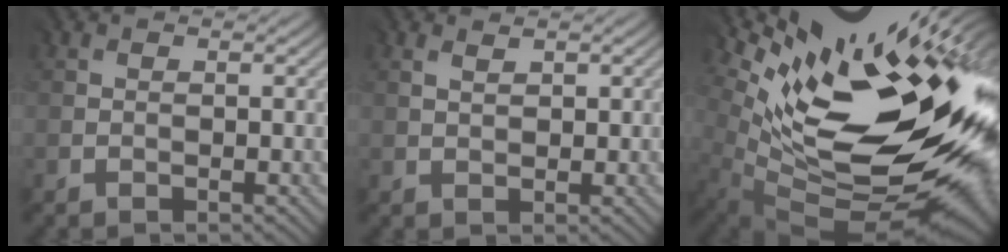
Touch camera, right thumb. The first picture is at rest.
{"total": 1.2, "force": [0.9, 0.7, 0.6], "torque": [-0.014, 0.000, 0.019]}
{"total": 17.5, "force": [4.0, 7.6, 15.2], "torque": [-0.178, 0.020, 0.098]}